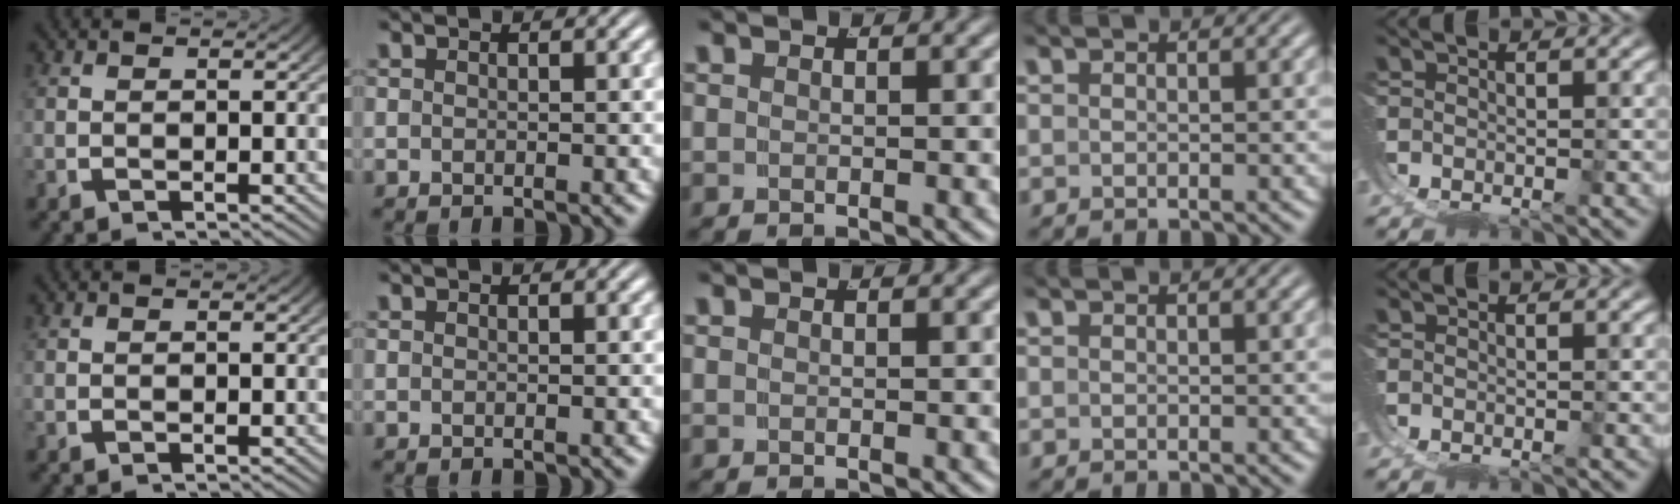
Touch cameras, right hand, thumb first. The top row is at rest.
{}